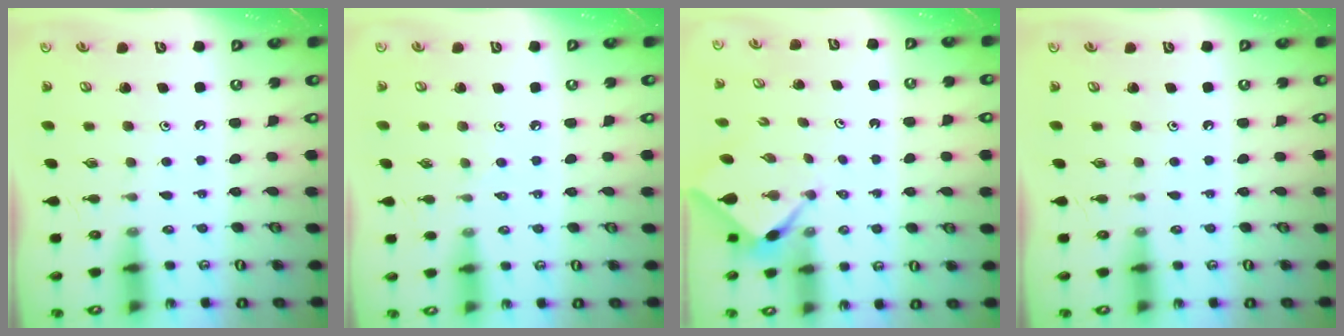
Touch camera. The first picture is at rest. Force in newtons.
{"total": 2.5, "press": 2.5, "slide": 0.5}
{"total": 2.3, "press": 2.3, "slide": 0.1}
{"total": 0.0}